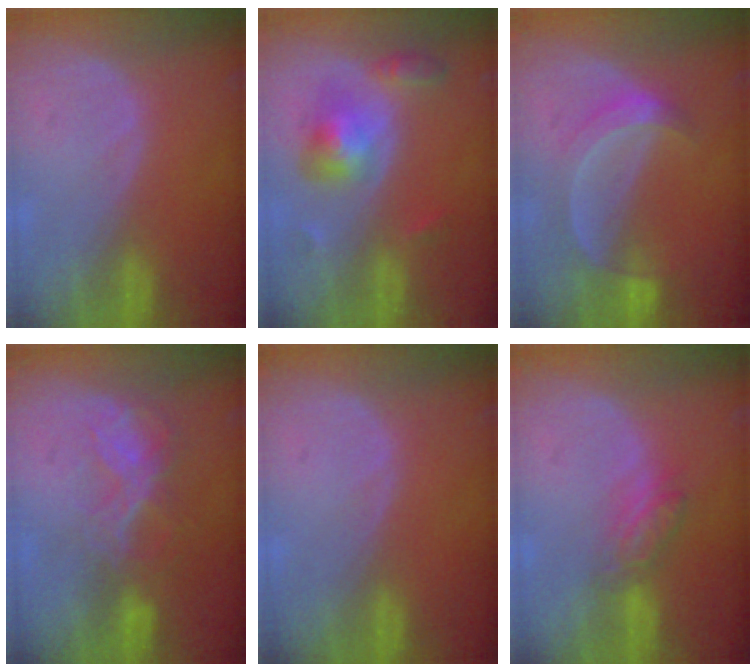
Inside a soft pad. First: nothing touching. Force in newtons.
{"total": 5.6, "press": 5.6, "slide": 0.2}
{"total": 5.3, "press": 5.2, "slide": 1.2}
{"total": 6.8, "press": 5.8, "slide": 3.4}
{"total": 0.0}
{"total": 4.2, "press": 4.2, "slide": 0.6}